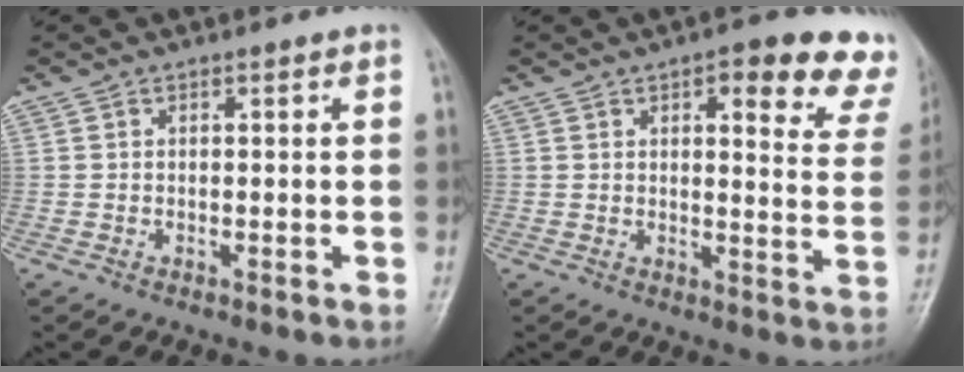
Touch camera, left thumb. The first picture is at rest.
{"total": 14.3, "force": [9.8, 4.9, 9.3], "torque": [-0.061, -0.038, 0.094]}